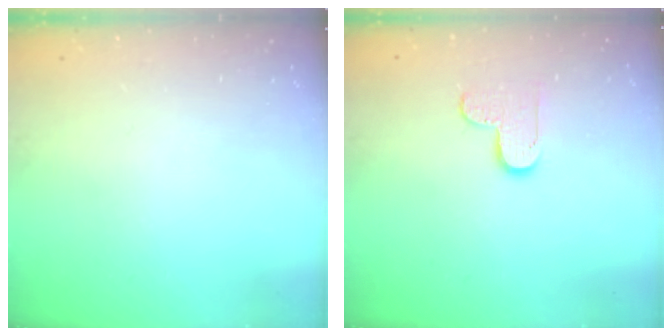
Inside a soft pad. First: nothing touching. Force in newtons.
{"total": 6.6, "press": 6.5, "slide": 0.4}